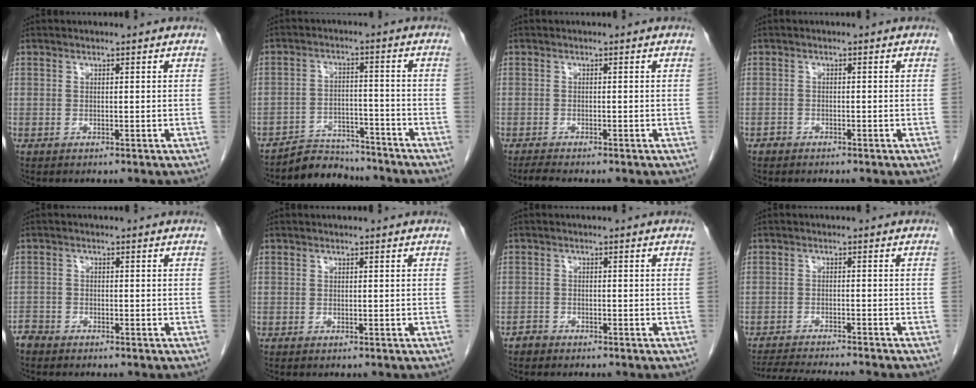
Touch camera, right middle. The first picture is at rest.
{"total": 7.0, "force": [-6.7, 2.0, -0.2], "torque": [0.008, 0.016, -0.111]}
{"total": 2.0, "force": [-1.7, 0.0, 0.9], "torque": [-0.022, -0.007, -0.031]}
{"total": 1.0, "force": [-0.8, 0.6, 0.0], "torque": [-0.007, 0.003, -0.016]}
{"total": 2.2, "force": [-2.1, 0.7, 0.0], "torque": [-0.003, -0.002, -0.041]}
{"total": 0.0}
{"total": 1.4, "force": [-1.3, 0.7, 0.0], "torque": [-0.006, 0.002, -0.025]}
{"total": 9.8, "force": [-9.2, -0.3, 3.6], "torque": [-0.048, -0.011, -0.141]}